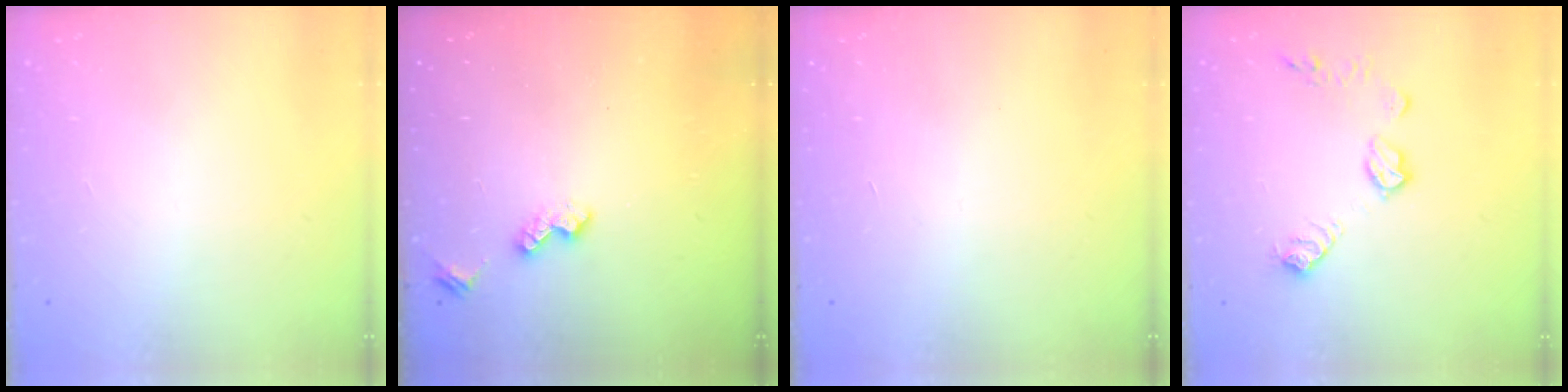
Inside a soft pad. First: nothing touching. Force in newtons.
{"total": 3.8, "press": 3.8, "slide": 0.6}
{"total": 0.0}
{"total": 9.8, "press": 9.8, "slide": 0.6}